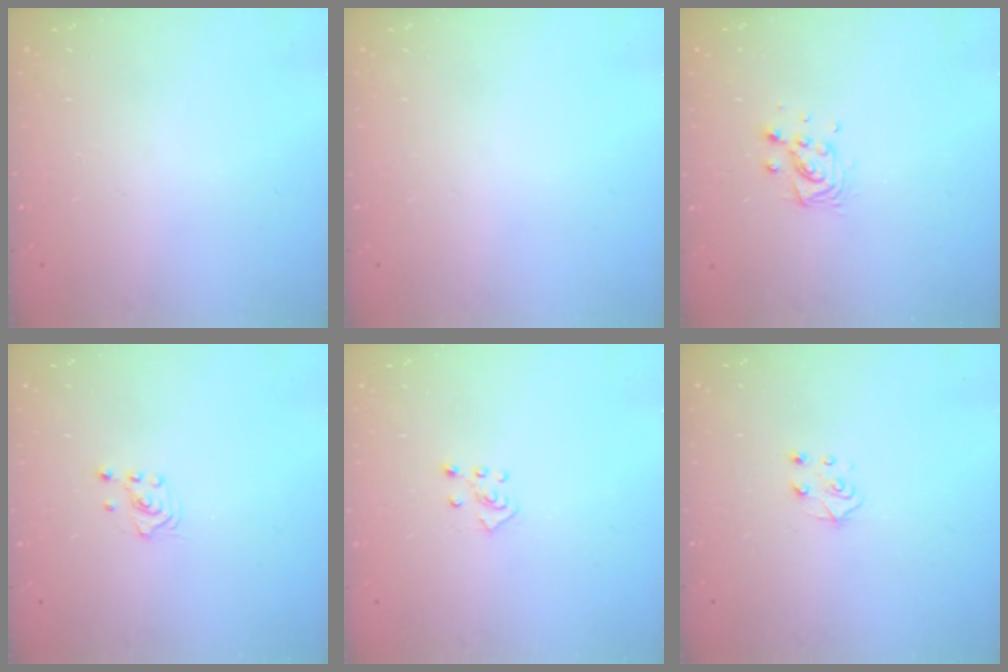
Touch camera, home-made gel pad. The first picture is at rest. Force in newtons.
{"total": 0.0}
{"total": 7.8, "press": 7.8, "slide": 0.3}
{"total": 1.6, "press": 1.5, "slide": 0.2}
{"total": 4.7, "press": 4.6, "slide": 0.6}
{"total": 4.3, "press": 4.3, "slide": 0.5}